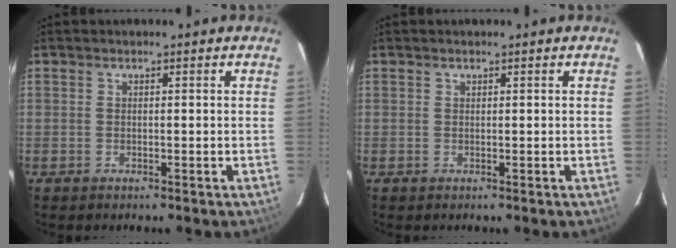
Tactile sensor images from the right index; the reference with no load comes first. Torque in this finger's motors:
{"motor_torque": [0.09, -0.13, 0.08, 0.02]}